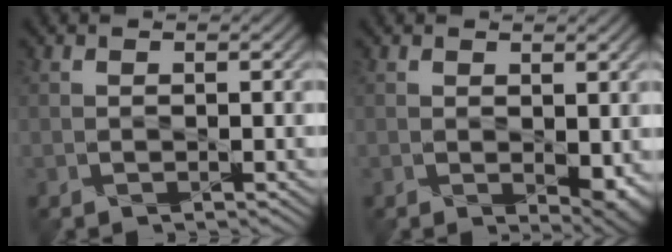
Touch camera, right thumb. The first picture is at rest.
{"total": 2.8, "force": [0.2, 1.5, 2.4], "torque": [-0.039, -0.012, 0.012]}